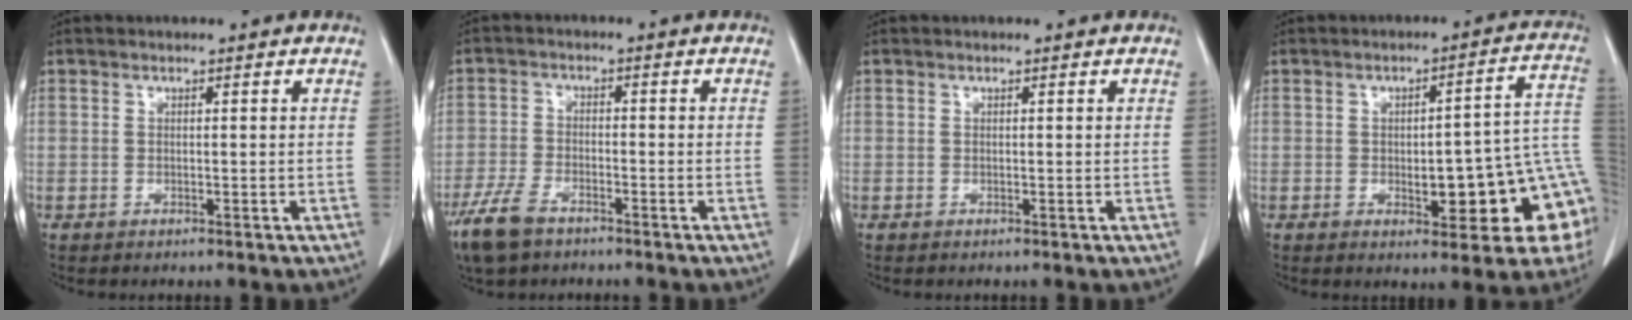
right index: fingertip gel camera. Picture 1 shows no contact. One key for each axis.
{"total": 6.8, "fx": -4.8, "fy": 2.8, "fz": 3.8, "tx": -0.088, "ty": -0.008, "tz": -0.089}
{"total": 0.0}
{"total": 15.2, "fx": -2.9, "fy": 4.3, "fz": 14.3, "tx": -0.116, "ty": 0.034, "tz": -0.026}